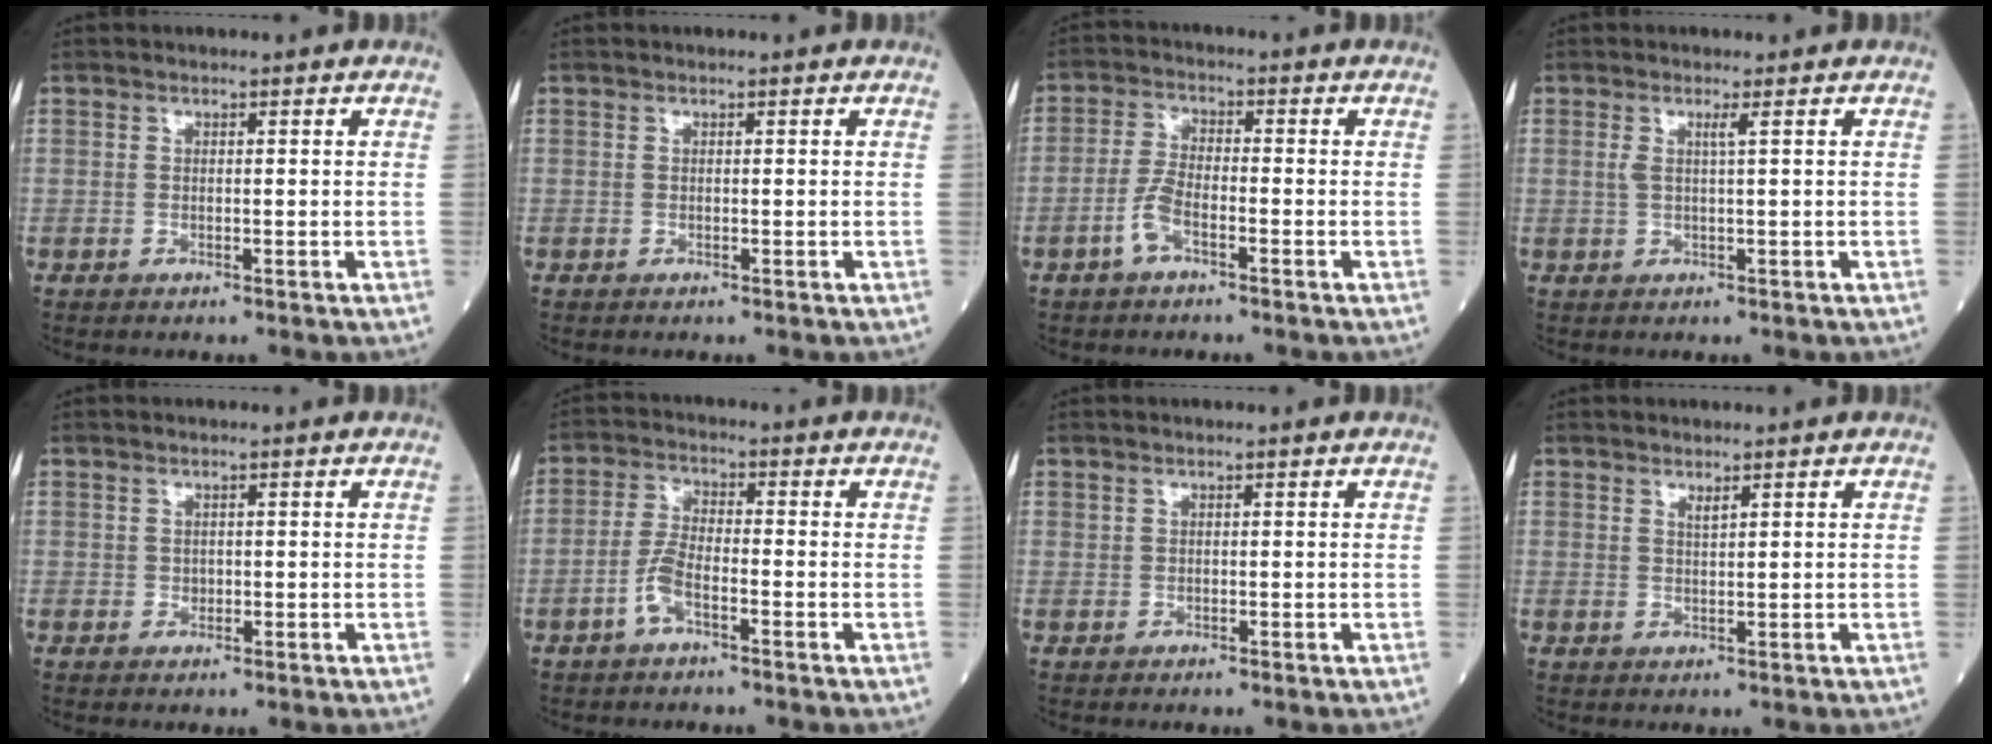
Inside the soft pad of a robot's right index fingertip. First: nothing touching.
{"total": 0.0}
{"total": 4.3, "force": [-2.2, 1.4, 3.4], "torque": [-0.077, 0.005, -0.048]}
{"total": 1.7, "force": [0.6, -0.3, 1.6], "torque": [-0.037, 0.000, 0.012]}
{"total": 0.8, "force": [0.1, 0.7, 0.3], "torque": [-0.004, 0.001, 0.001]}
{"total": 4.7, "force": [-2.4, 1.4, 3.8], "torque": [-0.085, 0.006, -0.051]}
{"total": 0.0}
{"total": 0.9, "force": [0.7, -0.1, 0.5], "torque": [-0.012, -0.005, 0.013]}